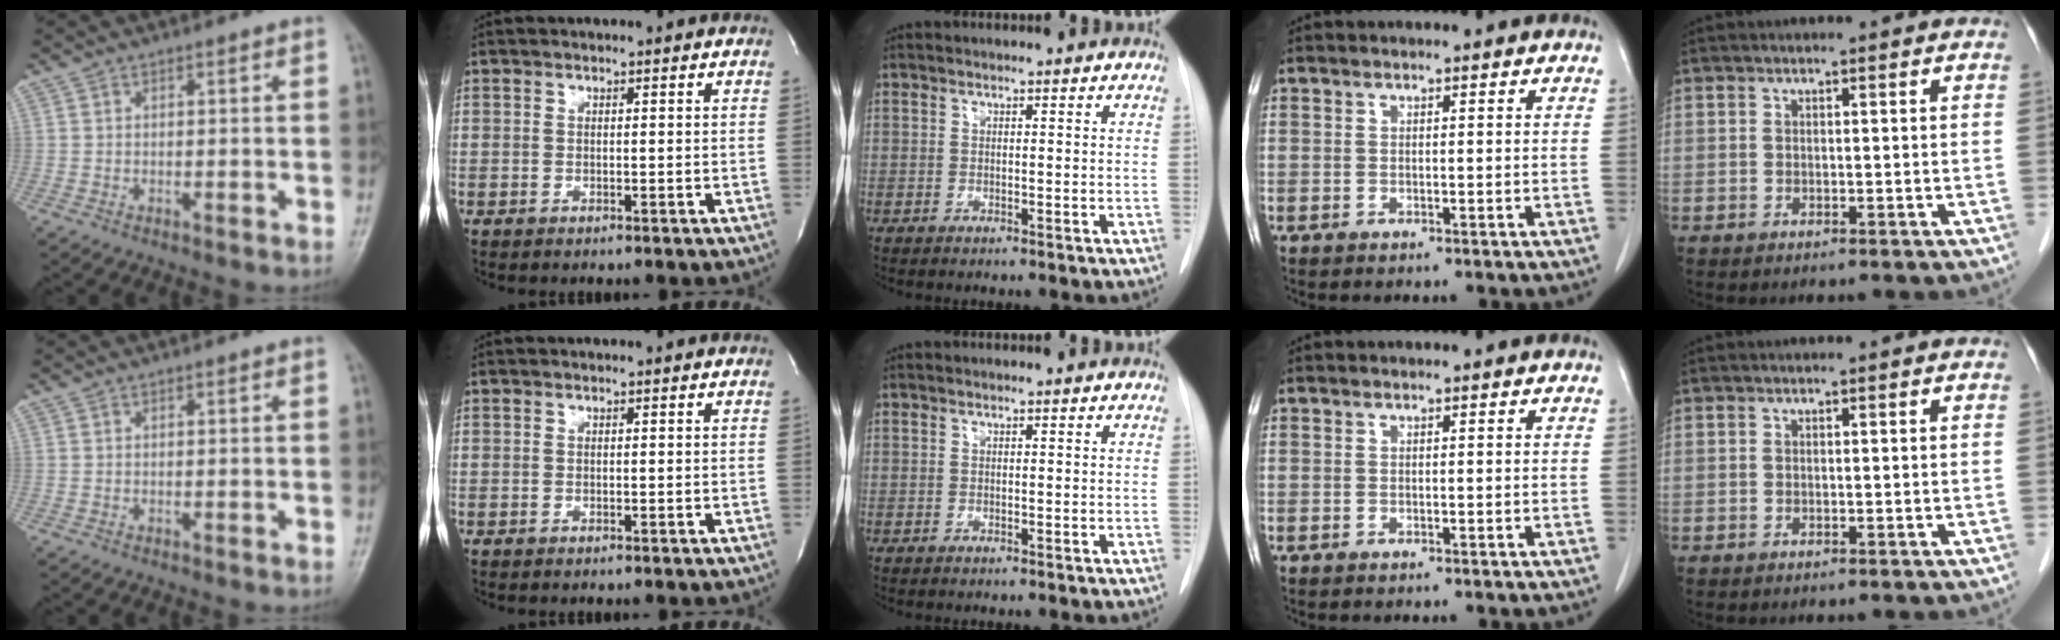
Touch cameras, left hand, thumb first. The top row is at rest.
{}